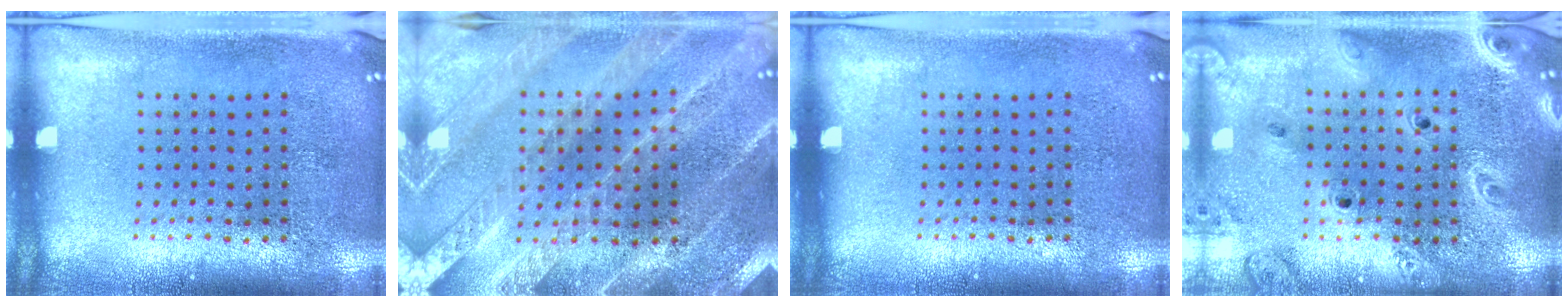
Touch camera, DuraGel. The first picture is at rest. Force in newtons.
{"total": 2.4, "press": 2.4, "slide": 0.4}
{"total": 0.0}
{"total": 2.4, "press": 2.1, "slide": 1.1}